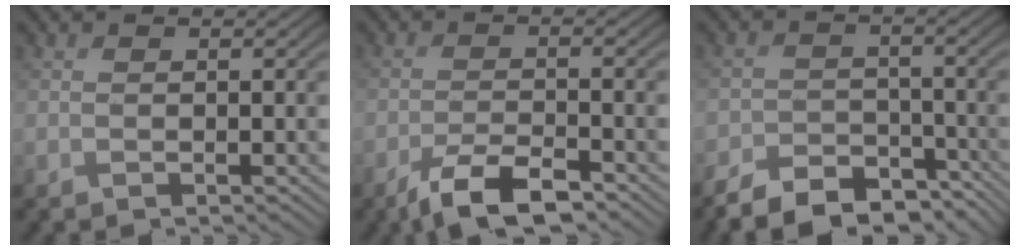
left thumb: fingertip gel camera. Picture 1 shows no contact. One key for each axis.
{"total": 5.8, "fx": -4.3, "fy": 2.0, "fz": 3.4, "tx": -0.061, "ty": -0.003, "tz": -0.081}
{"total": 10.2, "fx": -8.7, "fy": 4.6, "fz": 2.8, "tx": -0.035, "ty": -0.021, "tz": -0.132}